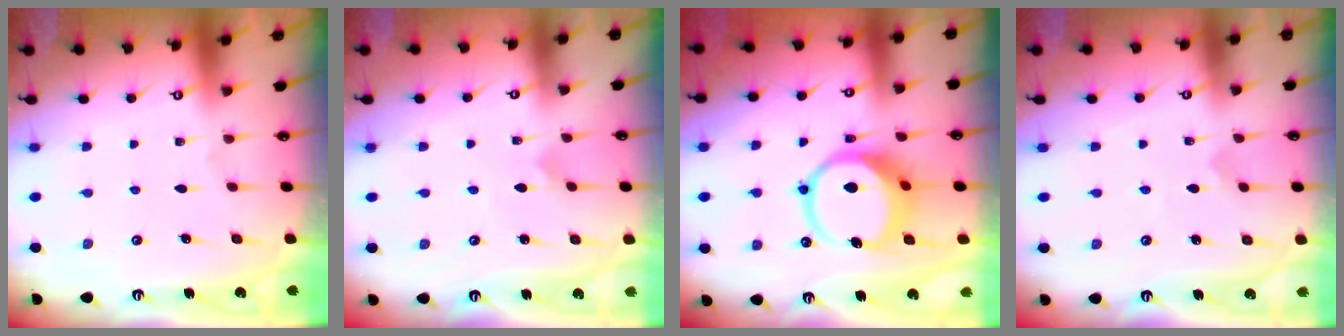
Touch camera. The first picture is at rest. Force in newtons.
{"total": 1.0, "press": 1.0, "slide": 0.1}
{"total": 11.4, "press": 11.3, "slide": 1.7}
{"total": 2.5, "press": 2.5, "slide": 0.2}